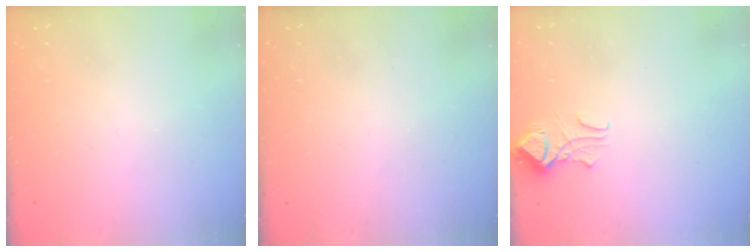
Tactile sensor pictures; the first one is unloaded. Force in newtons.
{"total": 0.0}
{"total": 2.0, "press": 1.9, "slide": 0.6}